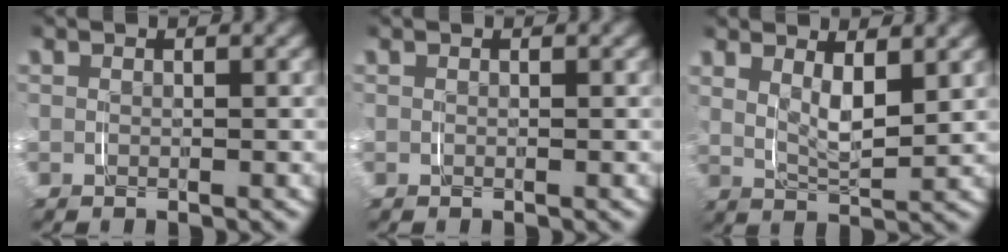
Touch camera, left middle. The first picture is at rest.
{"total": 0.0}
{"total": 4.0, "force": [1.8, 1.7, 3.1], "torque": [-0.057, -0.016, 0.035]}